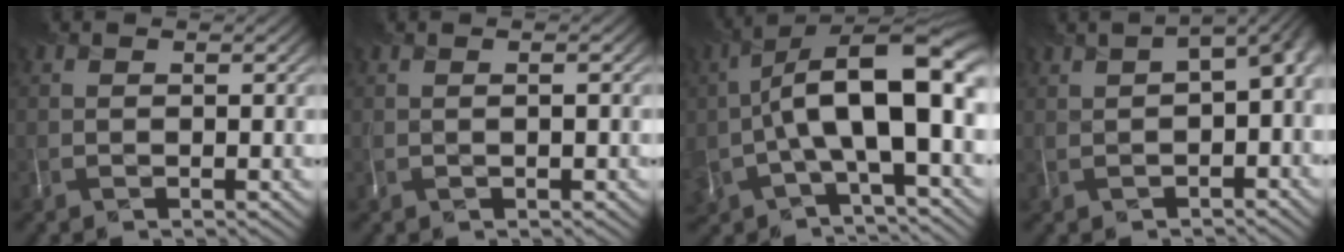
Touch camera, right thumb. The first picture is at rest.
{"total": 0.6, "force": [0.2, 0.2, 0.5], "torque": [0.000, 0.006, 0.002]}
{"total": 14.7, "force": [-0.5, 6.4, 13.3], "torque": [-0.237, 0.018, -0.009]}
{"total": 4.9, "force": [-0.4, 2.2, 4.3], "torque": [-0.059, 0.000, -0.002]}